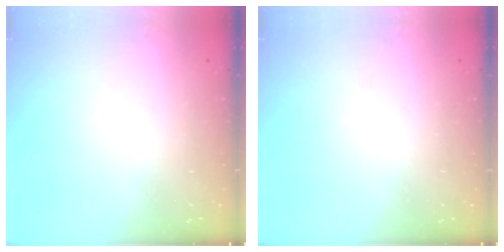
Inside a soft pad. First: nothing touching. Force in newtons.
{"total": 0.0}